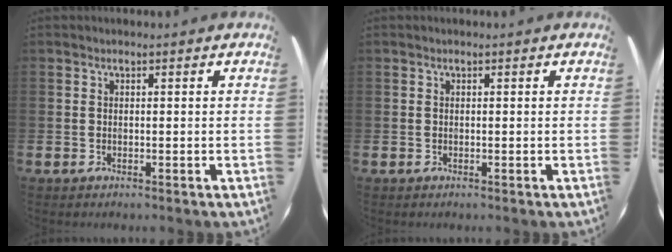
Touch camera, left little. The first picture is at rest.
{"total": 0.0}